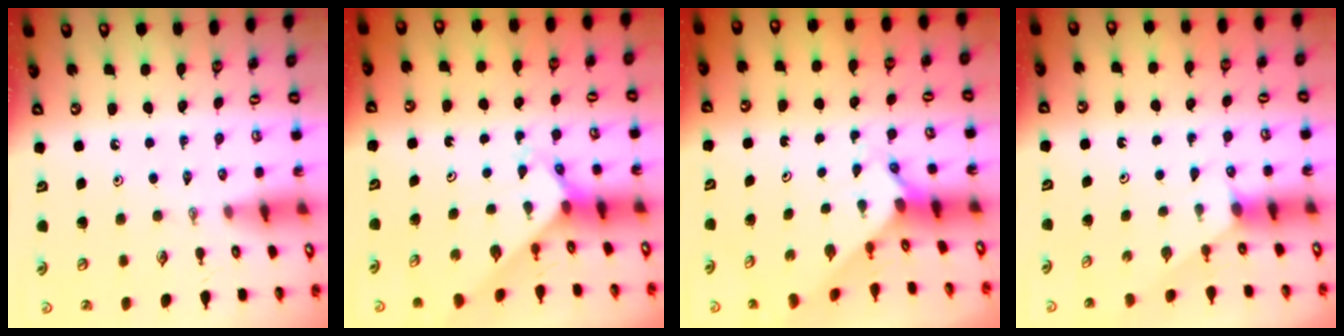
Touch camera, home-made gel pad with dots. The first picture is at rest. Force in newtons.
{"total": 2.7, "press": 2.7, "slide": 0.2}
{"total": 1.2, "press": 1.2, "slide": 0.1}
{"total": 1.0, "press": 1.0, "slide": 0.2}